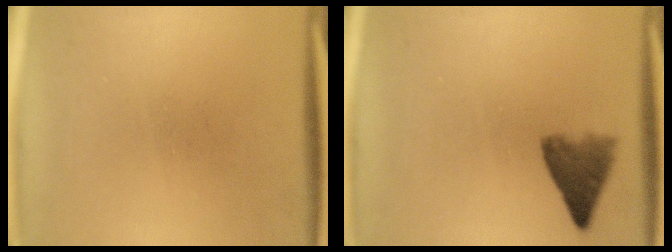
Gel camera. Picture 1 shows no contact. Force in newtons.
{"total": 4.4}